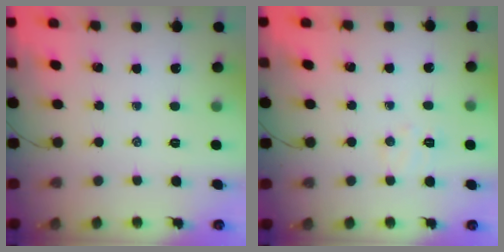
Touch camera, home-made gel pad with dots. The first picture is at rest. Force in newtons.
{"total": 4.5, "press": 4.4, "slide": 1.0}